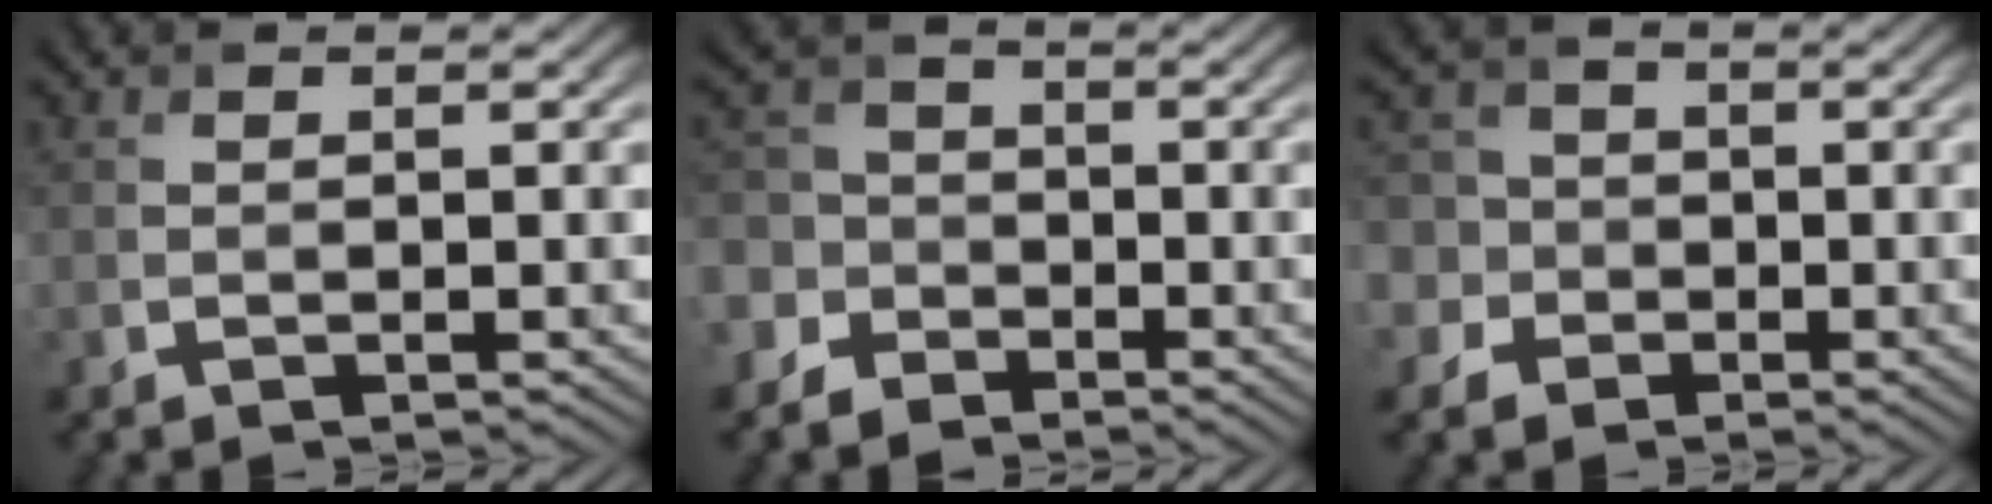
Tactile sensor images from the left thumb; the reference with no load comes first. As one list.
[{"total": 6.4, "force": [-3.8, 4.9, 1.8], "torque": [-0.043, -0.009, -0.096]}, {"total": 6.7, "force": [-1.4, 6.3, 2.0], "torque": [-0.067, 0.010, -0.061]}]